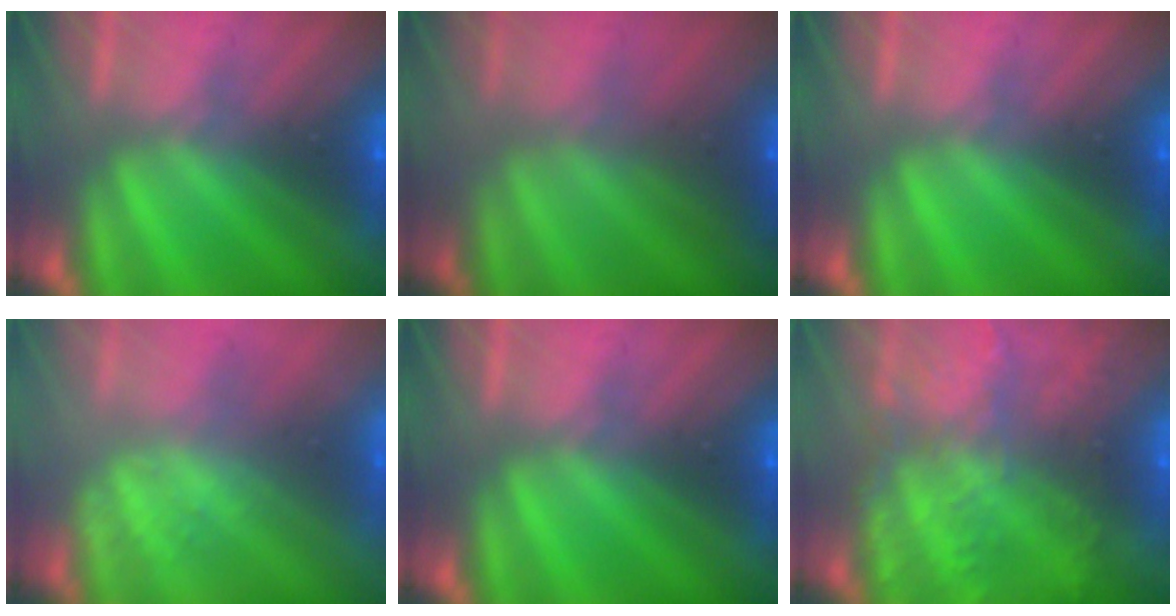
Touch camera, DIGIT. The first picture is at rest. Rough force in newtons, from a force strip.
{"total": 2.9}
{"total": 0.0}
{"total": 2.2}
{"total": 0.0}
{"total": 9.6}